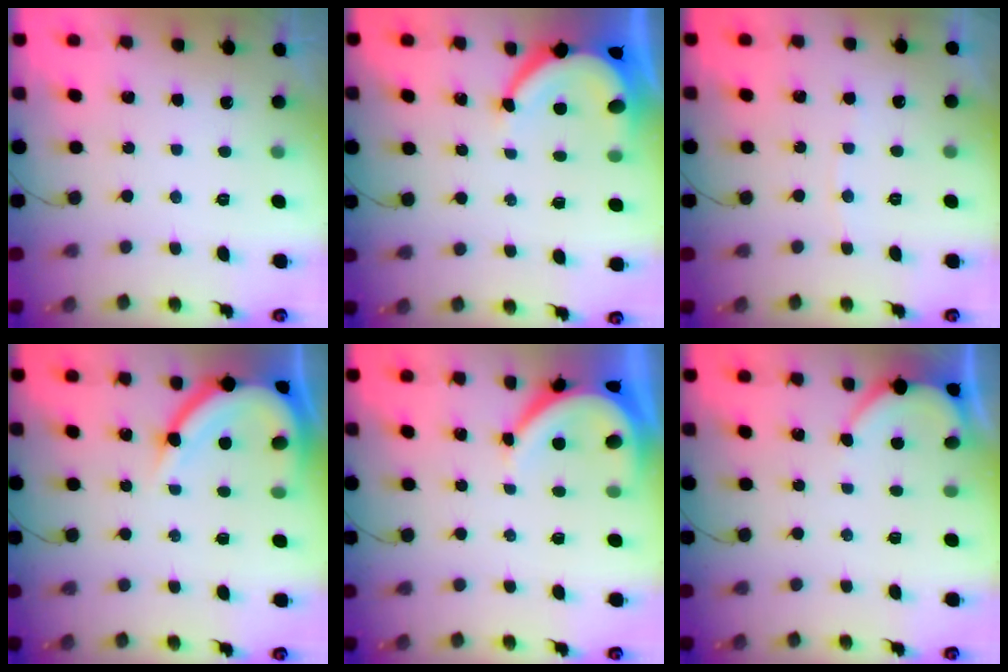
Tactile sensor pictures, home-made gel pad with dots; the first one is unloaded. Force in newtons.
{"total": 7.3, "press": 7.2, "slide": 0.9}
{"total": 2.6, "press": 2.6, "slide": 0.4}
{"total": 11.4, "press": 11.3, "slide": 1.2}
{"total": 7.4, "press": 7.3, "slide": 0.8}
{"total": 2.9, "press": 2.9, "slide": 0.4}